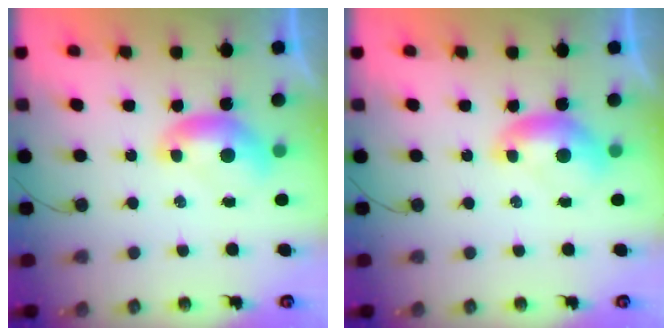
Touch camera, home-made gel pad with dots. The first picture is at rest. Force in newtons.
{"total": 0.0}